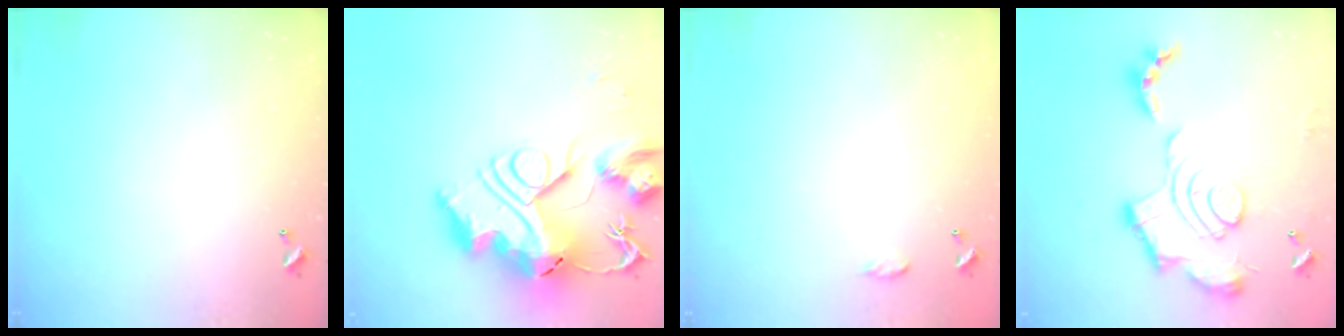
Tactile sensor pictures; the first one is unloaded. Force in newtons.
{"total": 0.7, "press": 0.7, "slide": 0.0}
{"total": 4.7, "press": 4.7, "slide": 0.6}
{"total": 2.4, "press": 1.9, "slide": 1.5}